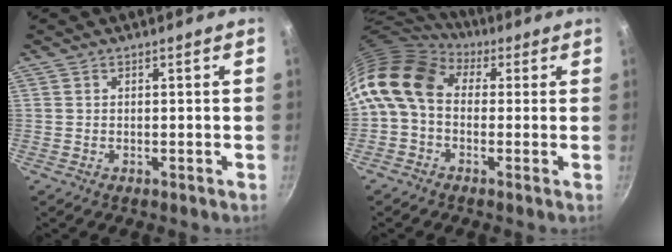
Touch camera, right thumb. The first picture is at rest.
{"total": 12.6, "force": [1.9, 9.1, 8.4], "torque": [-0.151, 0.021, 0.012]}